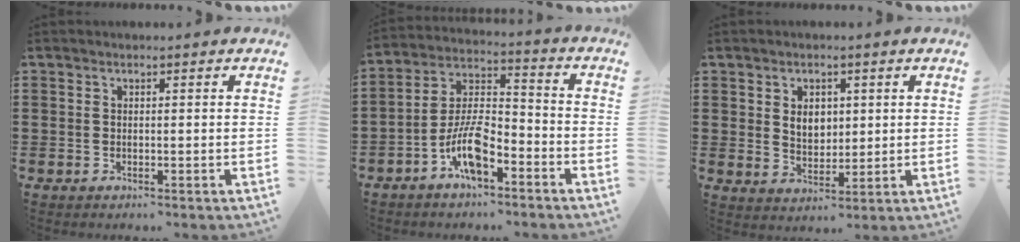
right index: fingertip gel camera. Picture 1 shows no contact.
{"total": 9.1, "force": [-5.0, 3.3, 6.8], "torque": [-0.150, 0.005, -0.096]}
{"total": 3.9, "force": [1.2, 2.9, 2.4], "torque": [-0.042, 0.003, 0.016]}